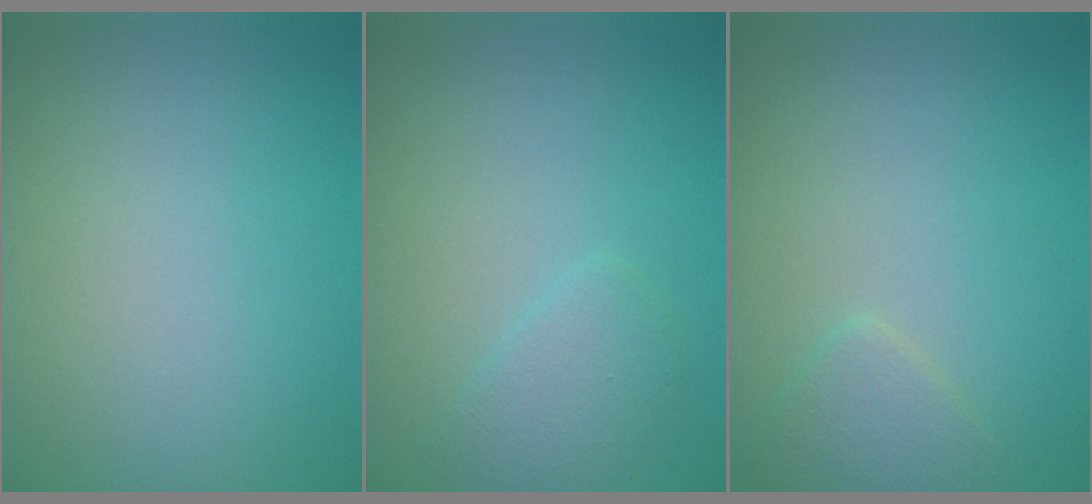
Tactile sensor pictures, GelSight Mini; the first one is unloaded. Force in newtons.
{"total": 1.8, "press": 1.8, "slide": 0.1}
{"total": 1.6, "press": 1.6, "slide": 0.1}